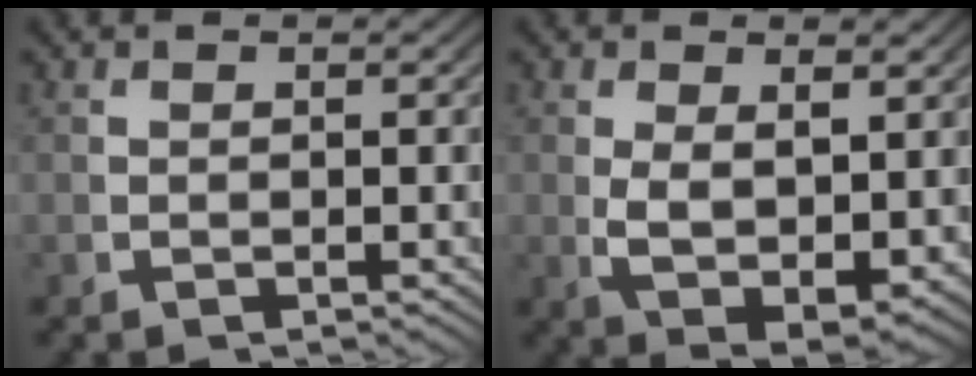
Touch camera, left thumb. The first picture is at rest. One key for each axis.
{"total": 6.5, "fx": -0.3, "fy": 4.1, "fz": 5.0, "tx": -0.117, "ty": -0.037, "tz": 0.017}